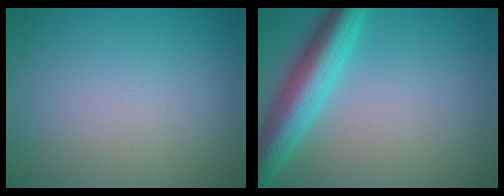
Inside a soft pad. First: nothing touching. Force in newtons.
{"total": 6.6, "press": 6.6, "slide": 0.2}